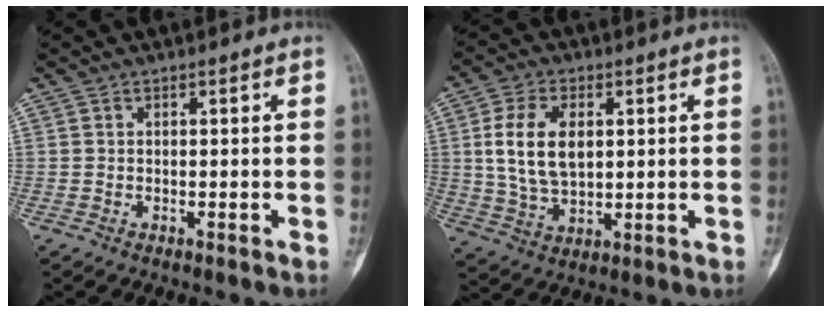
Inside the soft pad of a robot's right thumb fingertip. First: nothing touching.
{"total": 11.1, "force": [2.1, 6.6, 8.7], "torque": [-0.162, -0.008, 0.044]}